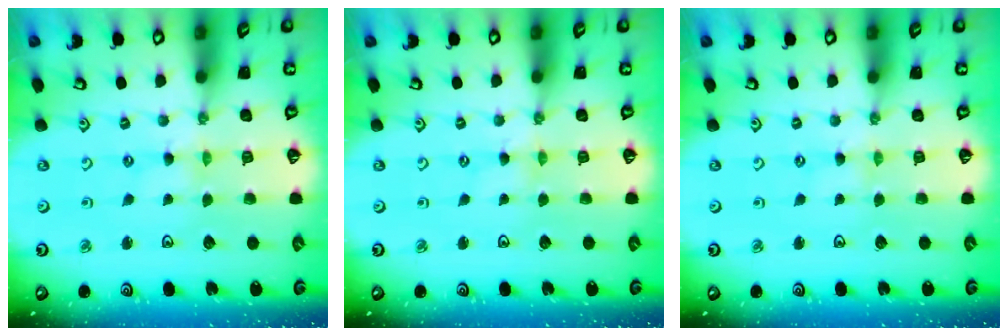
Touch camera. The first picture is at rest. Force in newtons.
{"total": 0.0}
{"total": 0.8, "press": 0.8, "slide": 0.2}